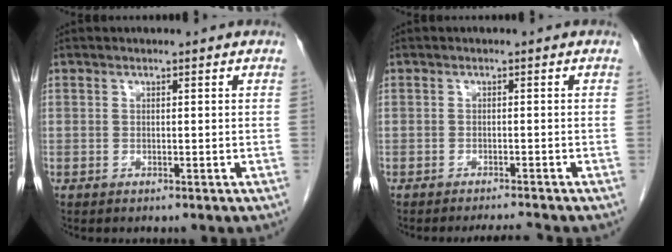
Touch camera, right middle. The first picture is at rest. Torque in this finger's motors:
{"motor_torque": [0.00, 0.00, 0.00, 0.00]}